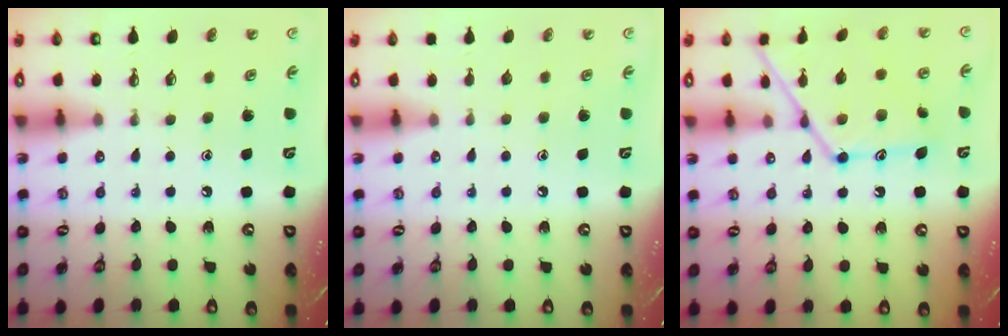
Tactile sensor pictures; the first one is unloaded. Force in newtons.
{"total": 0.0}
{"total": 15.0, "press": 15.0, "slide": 0.9}